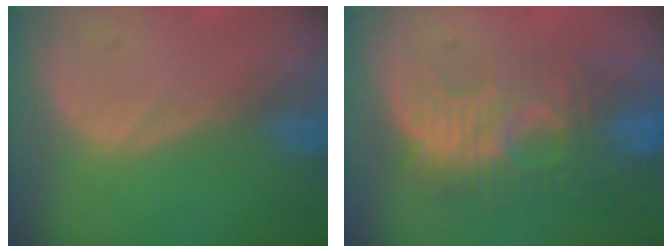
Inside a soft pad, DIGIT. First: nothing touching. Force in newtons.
{"total": 10.1, "press": 9.3, "slide": 4.0}